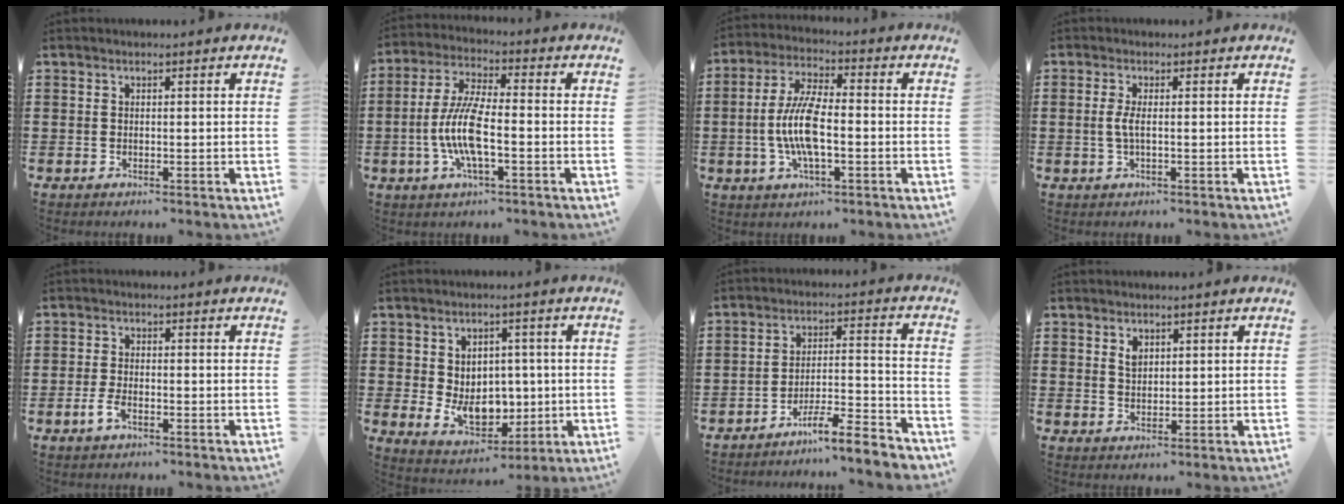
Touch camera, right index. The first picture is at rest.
{"total": 8.9, "force": [-2.1, 2.6, 8.2], "torque": [-0.186, -0.014, -0.046]}
{"total": 9.3, "force": [-1.4, 3.1, 8.6], "torque": [-0.196, -0.012, -0.033]}
{"total": 2.5, "force": [-0.2, 0.4, 2.4], "torque": [-0.061, -0.007, -0.009]}
{"total": 2.6, "force": [-1.3, 1.1, 2.0], "torque": [-0.051, -0.004, -0.028]}
{"total": 7.2, "force": [-0.2, 5.8, 4.4], "torque": [-0.072, 0.008, -0.002]}
{"total": 7.2, "force": [-6.4, 0.3, 3.2], "torque": [-0.048, 0.004, -0.121]}
{"total": 2.0, "force": [1.2, 1.2, 1.0], "torque": [-0.015, -0.001, 0.021]}